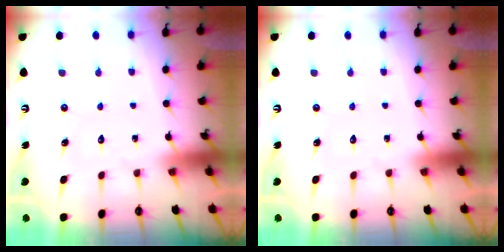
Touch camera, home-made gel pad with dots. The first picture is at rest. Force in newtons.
{"total": 0.0}